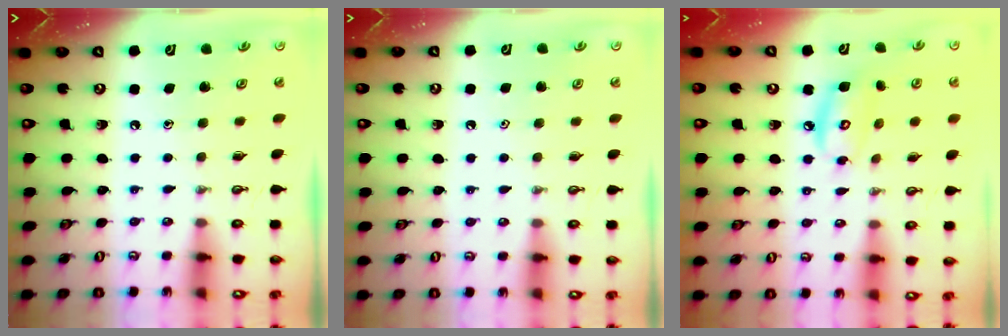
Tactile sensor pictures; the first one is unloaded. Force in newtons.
{"total": 0.6, "press": 0.6, "slide": 0.0}
{"total": 8.7, "press": 8.7, "slide": 0.8}